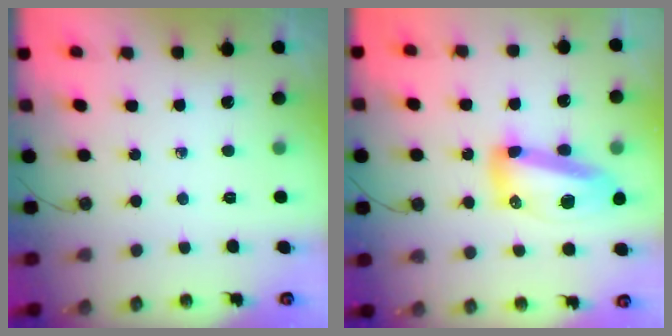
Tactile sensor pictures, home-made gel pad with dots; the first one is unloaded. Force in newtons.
{"total": 14.8, "press": 14.5, "slide": 2.7}